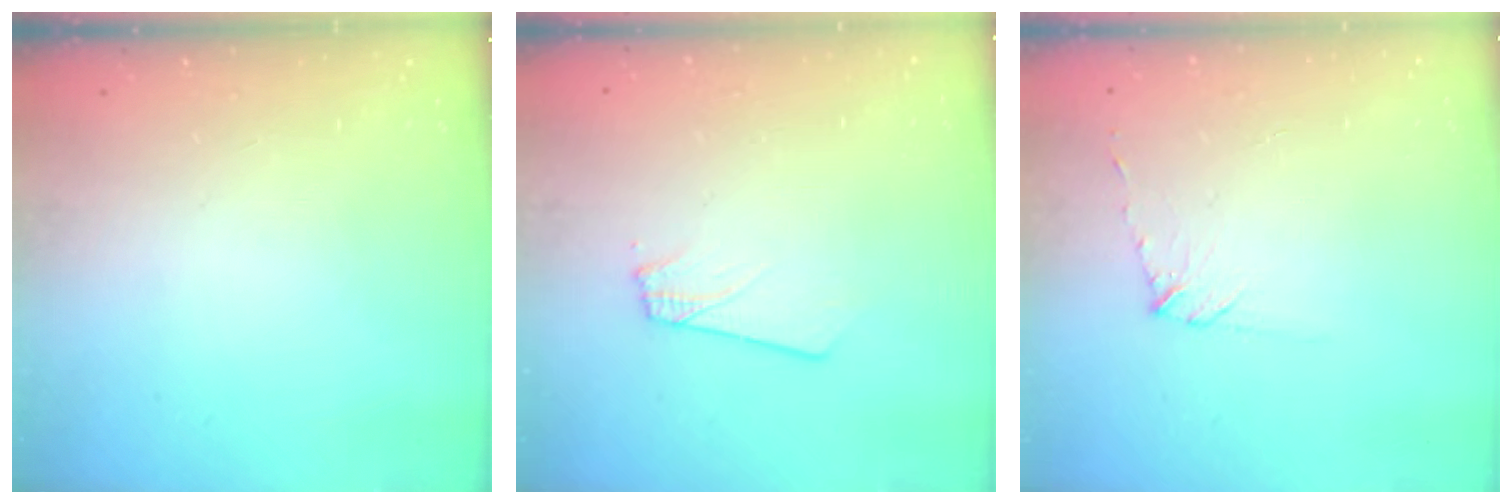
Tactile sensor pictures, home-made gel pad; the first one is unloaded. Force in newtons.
{"total": 1.8, "press": 1.8, "slide": 0.1}
{"total": 5.3, "press": 5.3, "slide": 0.6}